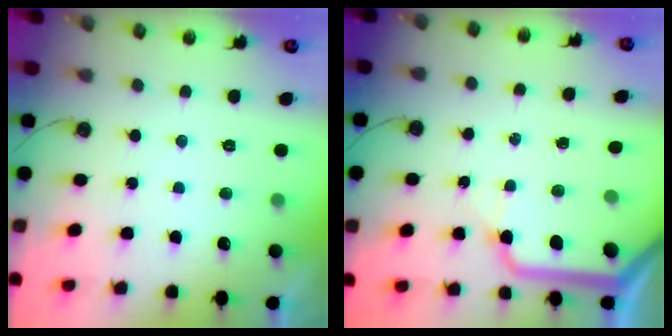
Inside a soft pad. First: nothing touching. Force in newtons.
{"total": 11.9, "press": 11.8, "slide": 1.9}